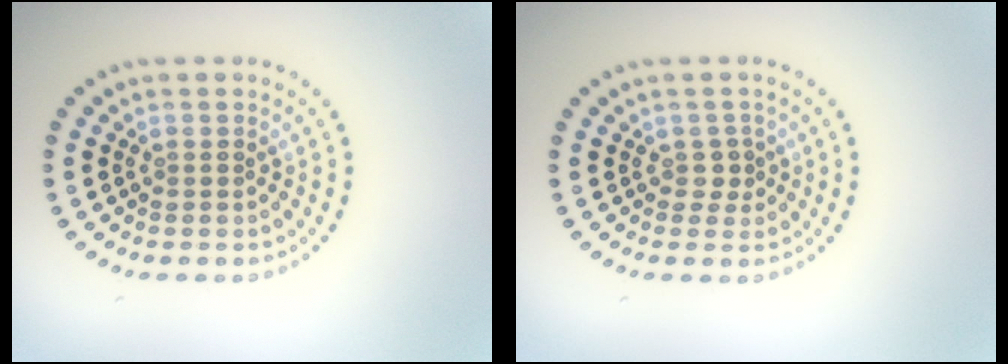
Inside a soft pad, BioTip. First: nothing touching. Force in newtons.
{"total": 1.2, "press": 1.0, "slide": 0.6}